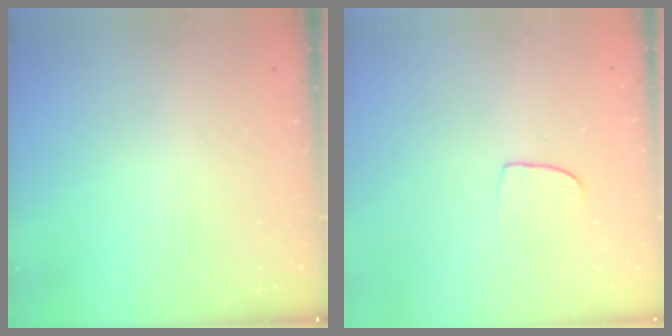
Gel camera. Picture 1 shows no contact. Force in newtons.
{"total": 6.3, "press": 6.2, "slide": 0.6}